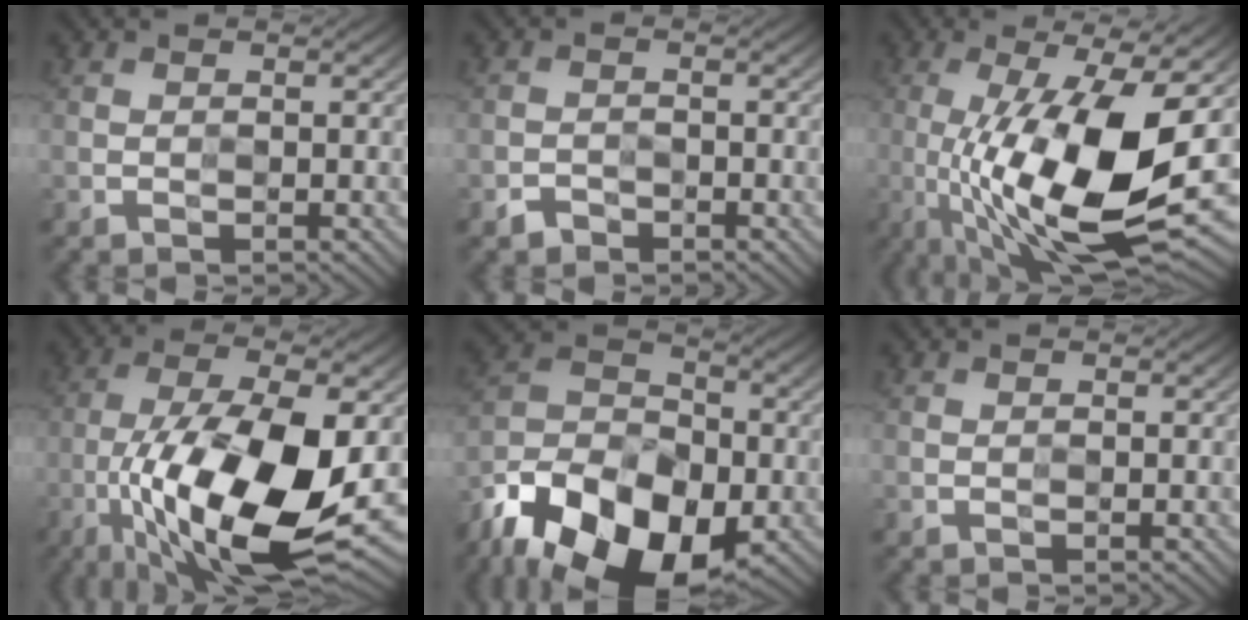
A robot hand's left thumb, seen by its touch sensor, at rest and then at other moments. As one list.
[{"total": 1.6, "force": [-1.3, 0.7, 0.4], "torque": [-0.005, 0.005, -0.029]}, {"total": 17.0, "force": [-3.0, 5.0, 16.0], "torque": [-0.297, -0.012, -0.046]}, {"total": 17.2, "force": [-4.5, 5.8, 15.5], "torque": [-0.301, -0.013, -0.081]}, {"total": 18.5, "force": [-11.1, 10.1, 10.7], "torque": [-0.221, -0.033, -0.193]}, {"total": 0.0}]